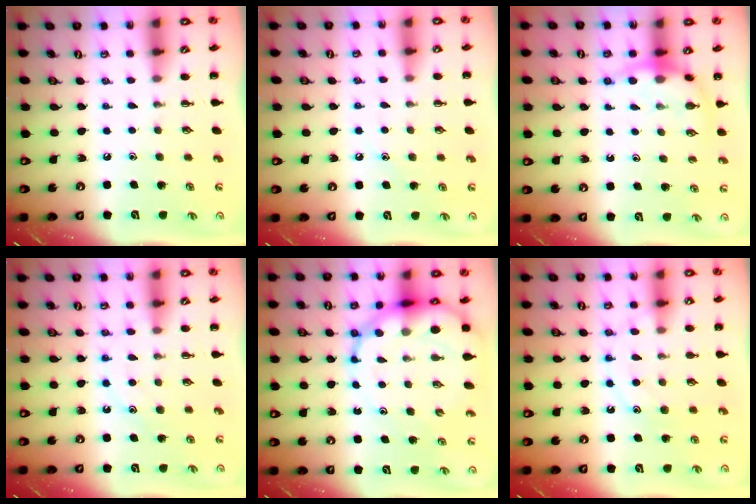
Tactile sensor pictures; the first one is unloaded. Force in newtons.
{"total": 7.9, "press": 7.5, "slide": 2.3}
{"total": 7.2, "press": 7.2, "slide": 0.7}
{"total": 12.3, "press": 12.2, "slide": 1.0}
{"total": 16.4, "press": 15.7, "slide": 4.4}
{"total": 11.2, "press": 11.2, "slide": 0.8}